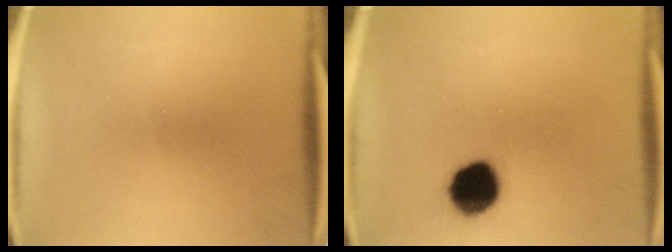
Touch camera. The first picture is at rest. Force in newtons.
{"total": 12.1}